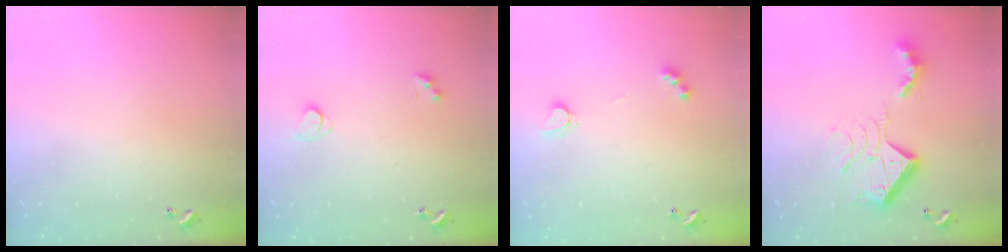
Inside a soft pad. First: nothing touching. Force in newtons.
{"total": 2.2, "press": 2.1, "slide": 0.7}
{"total": 3.2, "press": 3.1, "slide": 0.6}
{"total": 16.2, "press": 16.1, "slide": 1.2}